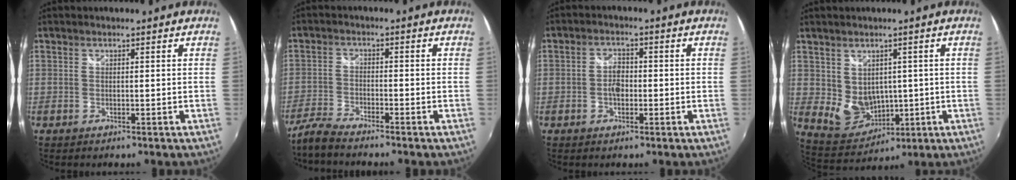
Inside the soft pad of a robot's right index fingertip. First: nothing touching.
{"total": 4.9, "force": [-4.5, 0.4, 1.9], "torque": [-0.055, -0.006, -0.095]}
{"total": 2.9, "force": [-0.7, 1.9, 2.1], "torque": [-0.038, 0.011, -0.012]}
{"total": 7.2, "force": [0.8, 6.1, 3.7], "torque": [-0.073, -0.003, 0.040]}